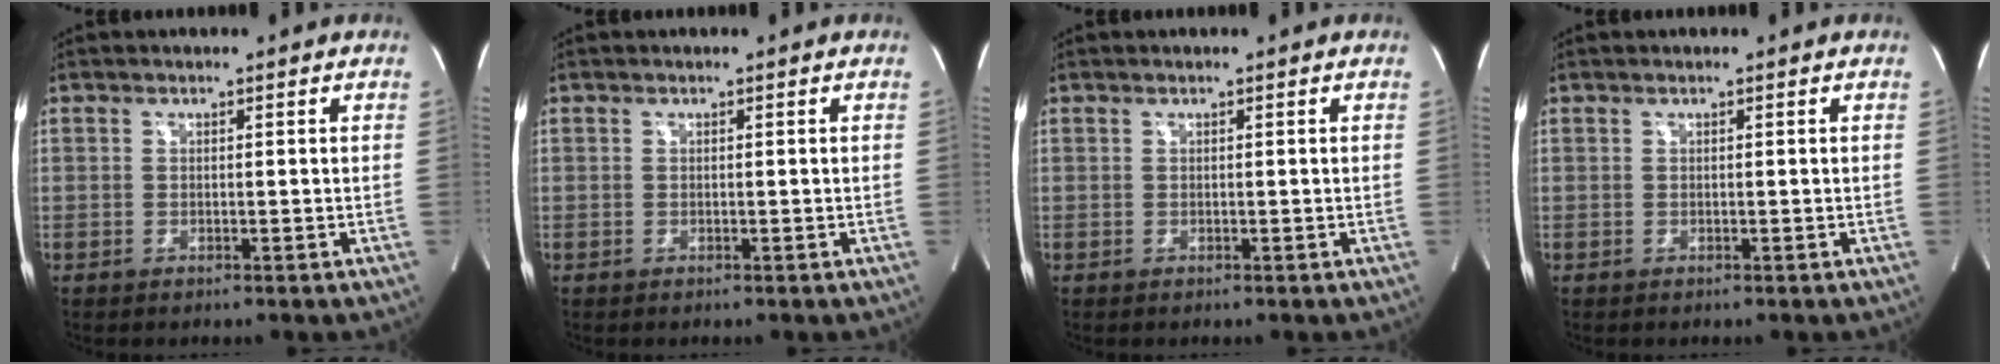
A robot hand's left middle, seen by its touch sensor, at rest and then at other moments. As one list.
[{"total": 0.0}, {"total": 0.0}, {"total": 0.0}]